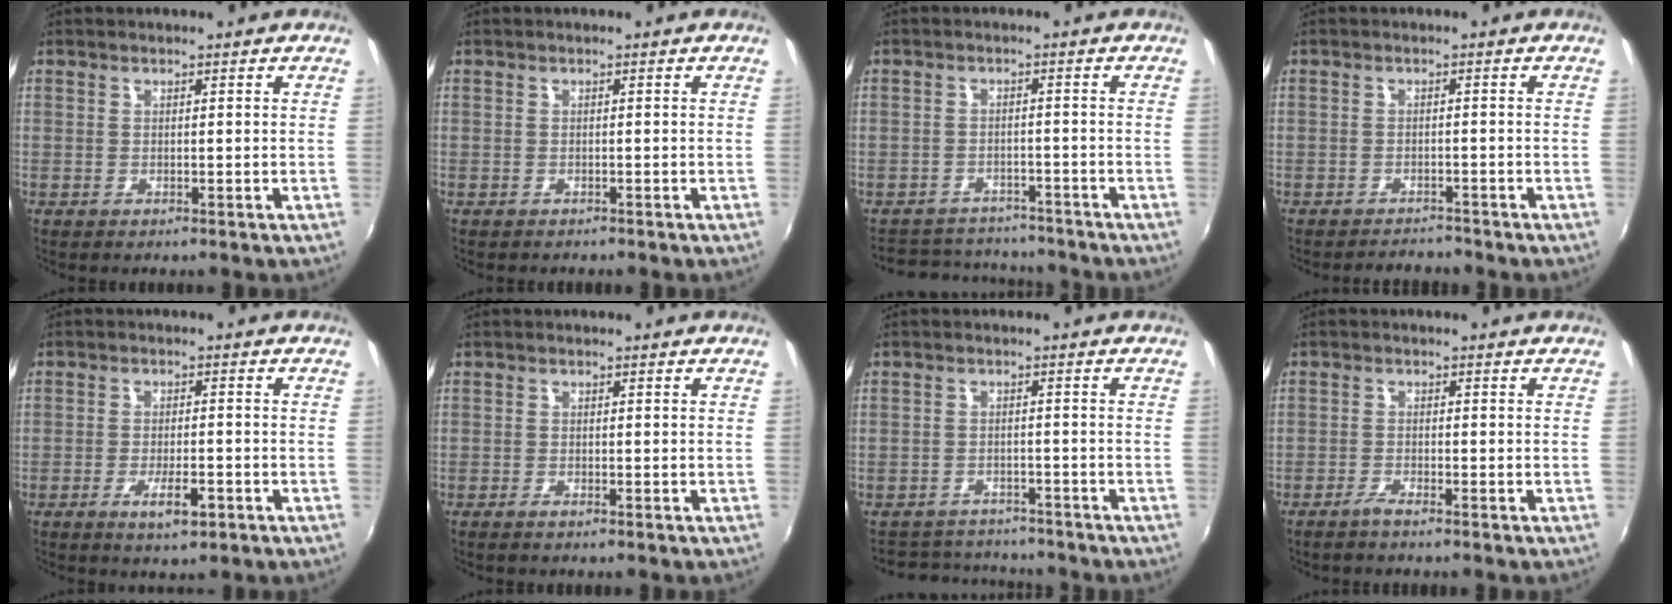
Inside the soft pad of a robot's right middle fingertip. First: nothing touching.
{"total": 0.7, "force": [-0.7, 0.3, 0.1], "torque": [-0.004, -0.001, -0.010]}
{"total": 9.0, "force": [-8.0, 3.9, 1.3], "torque": [-0.044, 0.028, -0.112]}
{"total": 4.0, "force": [-3.9, 0.9, 0.4], "torque": [-0.020, 0.000, -0.058]}
{"total": 4.5, "force": [-2.4, 1.4, 3.6], "torque": [-0.075, -0.008, -0.040]}
{"total": 1.0, "force": [-0.9, 0.0, 0.6], "torque": [-0.012, -0.003, -0.018]}
{"total": 7.2, "force": [-6.6, 3.0, 0.6], "torque": [-0.026, 0.023, -0.098]}
{"total": 2.0, "force": [-1.7, -0.1, 1.0], "torque": [-0.033, -0.002, -0.036]}